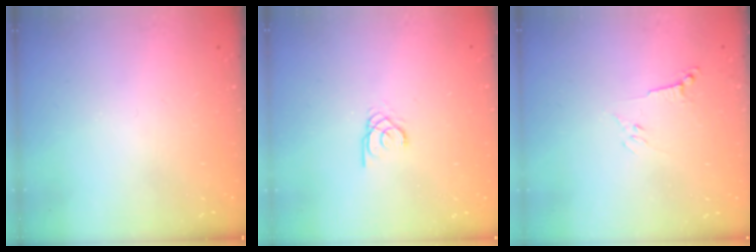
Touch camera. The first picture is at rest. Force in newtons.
{"total": 1.9, "press": 1.9, "slide": 0.1}
{"total": 3.0, "press": 2.9, "slide": 0.8}